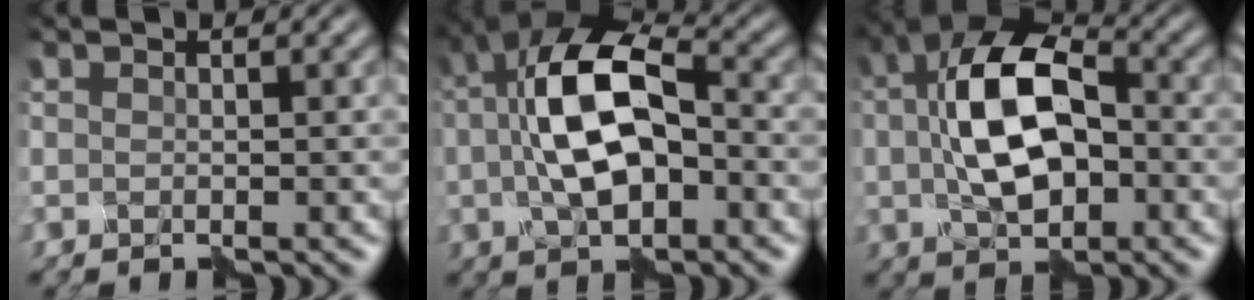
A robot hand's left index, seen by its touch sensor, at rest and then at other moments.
{"total": 9.0, "force": [-0.2, 4.6, 7.7], "torque": [-0.147, 0.024, -0.003]}
{"total": 9.5, "force": [0.4, 5.5, 7.8], "torque": [-0.149, 0.020, 0.007]}